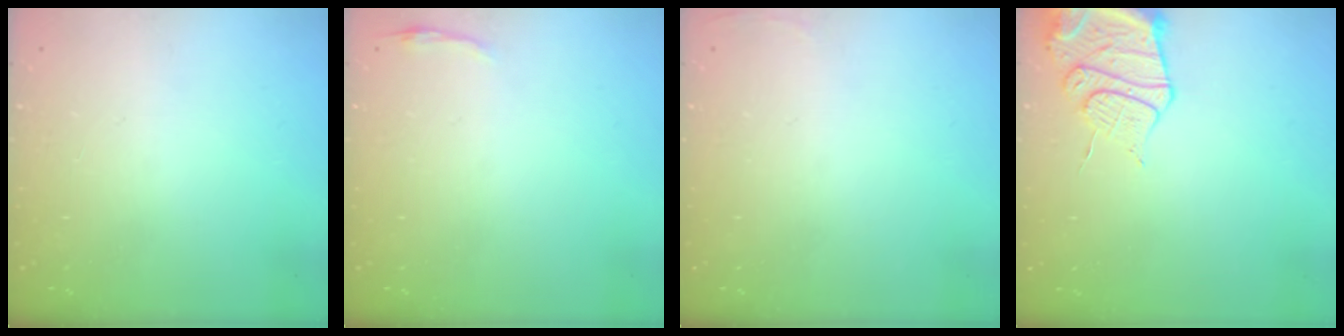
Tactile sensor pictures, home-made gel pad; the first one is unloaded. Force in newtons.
{"total": 2.8, "press": 2.8, "slide": 0.6}
{"total": 2.5, "press": 2.4, "slide": 0.9}
{"total": 13.1, "press": 13.0, "slide": 1.6}